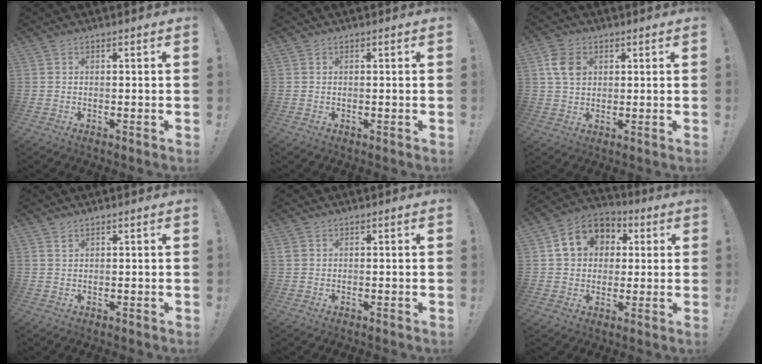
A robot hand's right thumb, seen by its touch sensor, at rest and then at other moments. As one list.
[{"total": 0.0}, {"total": 7.5, "force": [2.2, 5.7, 4.4], "torque": [-0.060, 0.004, 0.045]}, {"total": 1.0, "force": [0.8, 0.6, 0.3], "torque": [0.006, -0.006, 0.012]}, {"total": 1.1, "force": [0.4, 0.8, 0.5], "torque": [-0.011, 0.003, 0.008]}, {"total": 12.6, "force": [3.6, 10.6, 5.8], "torque": [-0.084, -0.001, 0.075]}]